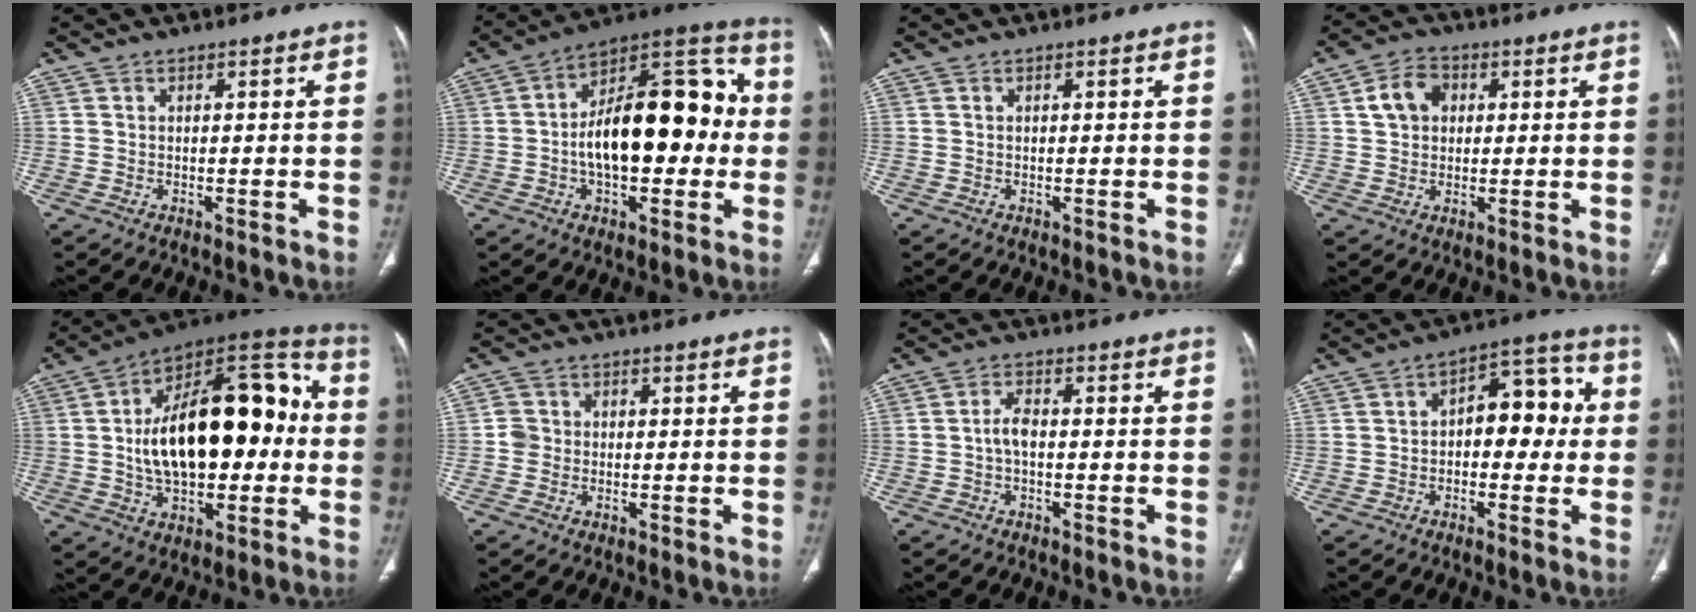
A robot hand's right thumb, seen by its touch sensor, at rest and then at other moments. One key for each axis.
{"total": 22.2, "fx": -0.7, "fy": 11.7, "fz": 18.9, "tx": -0.263, "ty": 0.046, "tz": -0.014}
{"total": 0.0}
{"total": 6.5, "fx": 1.6, "fy": 5.1, "fz": 3.7, "tx": -0.053, "ty": 0.007, "tz": 0.024}
{"total": 27.1, "fx": 0.6, "fy": 14.5, "fz": 23.0, "tx": -0.339, "ty": 0.036, "tz": 0.009}
{"total": 2.6, "fx": -0.3, "fy": 2.5, "fz": 0.7, "tx": 0.001, "ty": 0.010, "tz": -0.010}
{"total": 2.9, "fx": -0.5, "fy": 1.4, "fz": 2.5, "tx": -0.050, "ty": 0.009, "tz": -0.014}
{"total": 11.0, "fx": 0.5, "fy": 6.6, "fz": 8.8, "tx": -0.078, "ty": 0.036, "tz": -0.004}